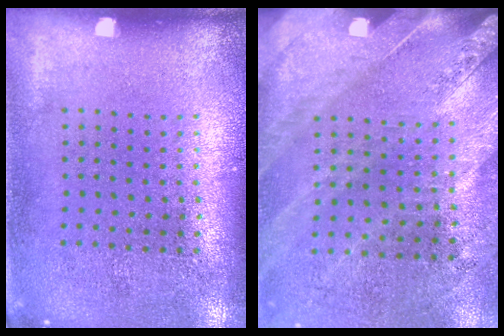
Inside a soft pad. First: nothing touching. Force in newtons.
{"total": 2.5, "press": 2.3, "slide": 1.0}